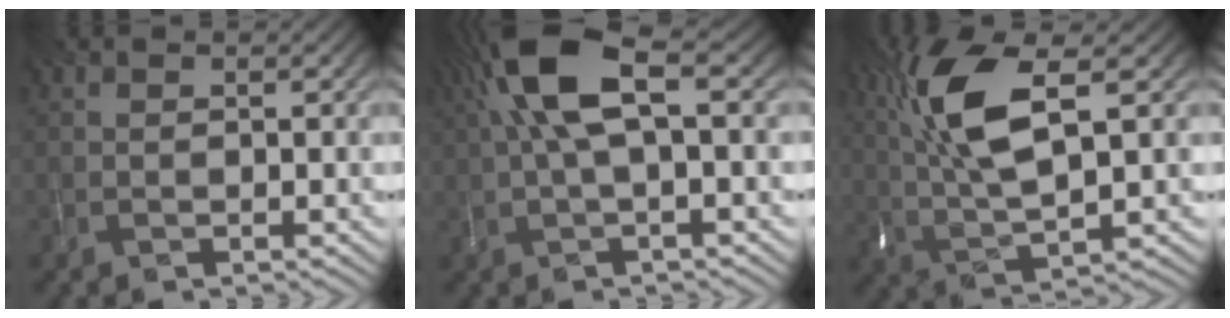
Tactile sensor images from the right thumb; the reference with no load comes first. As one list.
[{"total": 9.6, "force": [2.5, 2.8, 8.8], "torque": [-0.189, 0.026, 0.042]}, {"total": 11.0, "force": [3.4, 3.5, 9.8], "torque": [-0.222, 0.014, 0.068]}]